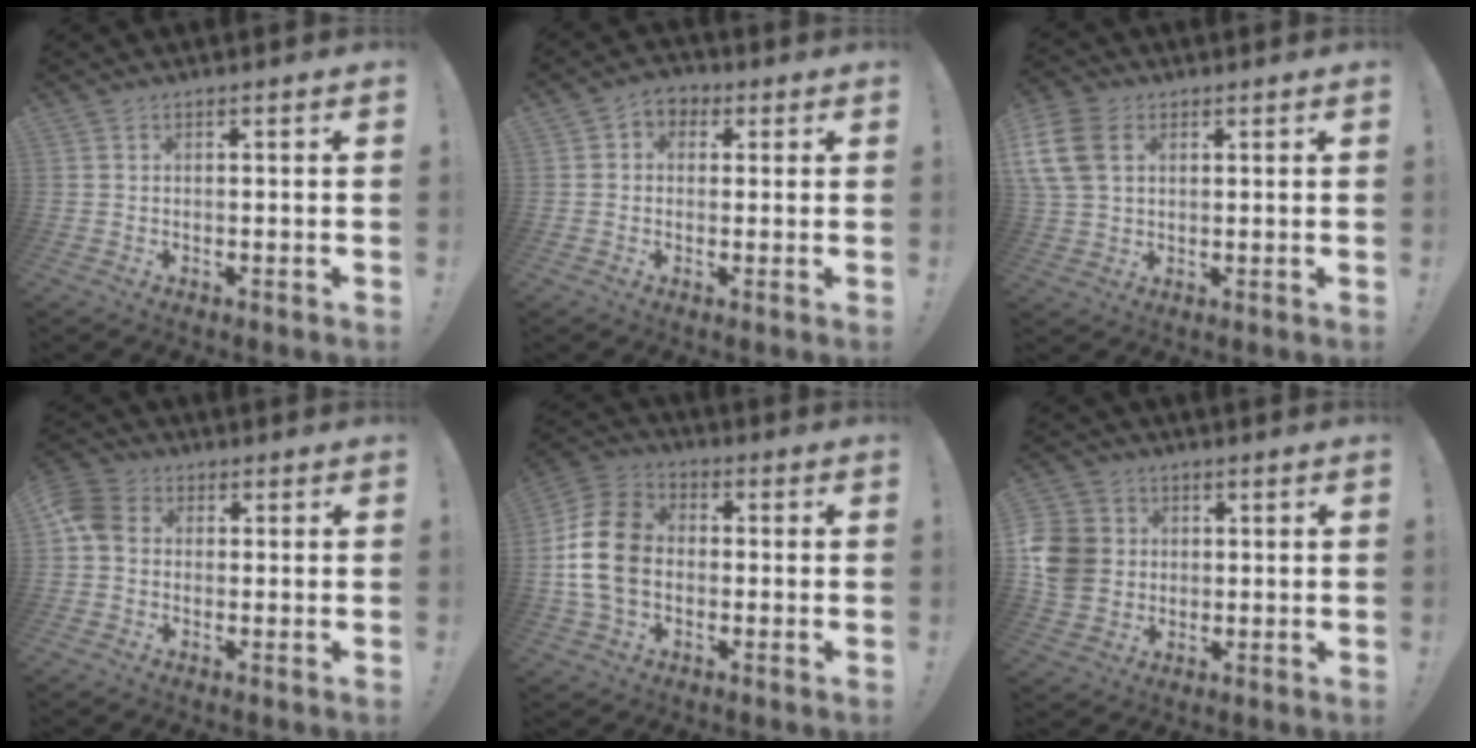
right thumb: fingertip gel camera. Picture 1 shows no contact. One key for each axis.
{"total": 4.2, "fx": 0.0, "fy": 3.8, "fz": 1.9, "tx": -0.029, "ty": 0.008, "tz": 0.001}
{"total": 12.1, "fx": 3.7, "fy": 8.6, "fz": 7.7, "tx": -0.162, "ty": -0.002, "tz": 0.076}
{"total": 6.5, "fx": 0.3, "fy": 5.2, "fz": 3.9, "tx": -0.075, "ty": 0.013, "tz": 0.010}
{"total": 15.8, "fx": -1.3, "fy": 11.8, "fz": 10.4, "tx": -0.175, "ty": 0.027, "tz": -0.021}
{"total": 11.1, "fx": 0.1, "fy": 9.9, "fz": 5.1, "tx": -0.109, "ty": 0.009, "tz": 0.008}